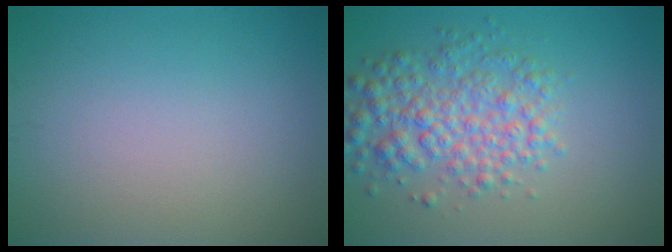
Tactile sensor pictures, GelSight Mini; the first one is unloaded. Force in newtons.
{"total": 5.1, "press": 5.1, "slide": 0.2}